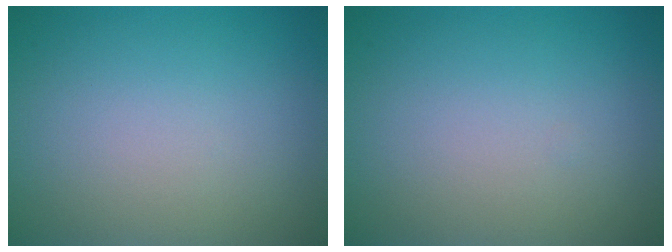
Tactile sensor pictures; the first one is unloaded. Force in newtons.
{"total": 0.0}